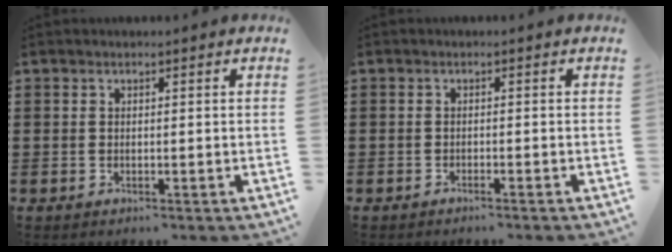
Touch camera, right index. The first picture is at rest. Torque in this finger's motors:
{"motor_torque": [0.49, 0.54, -0.25, -0.06]}